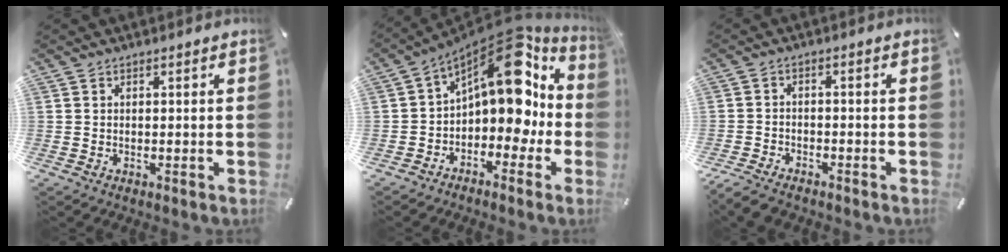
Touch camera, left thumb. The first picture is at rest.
{"total": 17.6, "force": [6.9, 9.3, 13.3], "torque": [-0.181, -0.055, 0.117]}
{"total": 4.1, "force": [-3.5, 1.6, 1.4], "torque": [-0.033, 0.016, -0.070]}